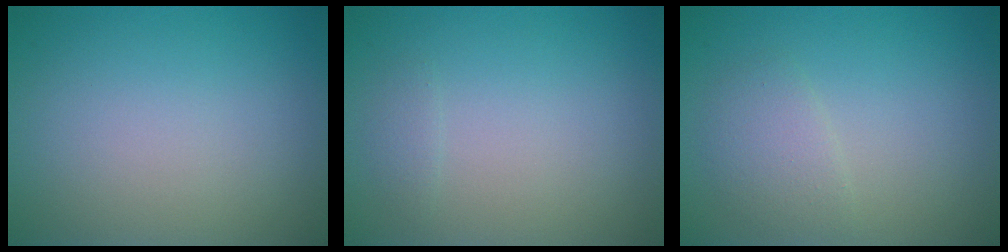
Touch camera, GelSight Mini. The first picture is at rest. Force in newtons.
{"total": 0.6, "press": 0.6, "slide": 0.0}
{"total": 2.0, "press": 2.0, "slide": 0.1}